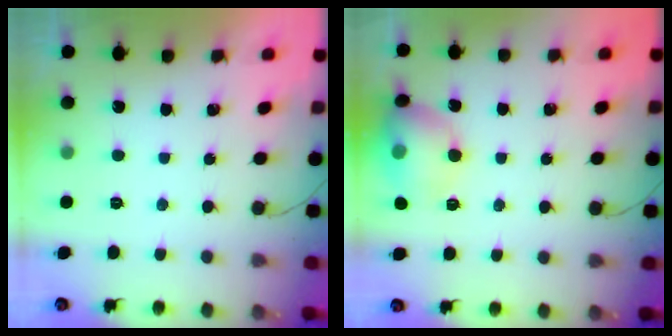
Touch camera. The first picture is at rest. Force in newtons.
{"total": 12.6, "press": 12.3, "slide": 2.5}